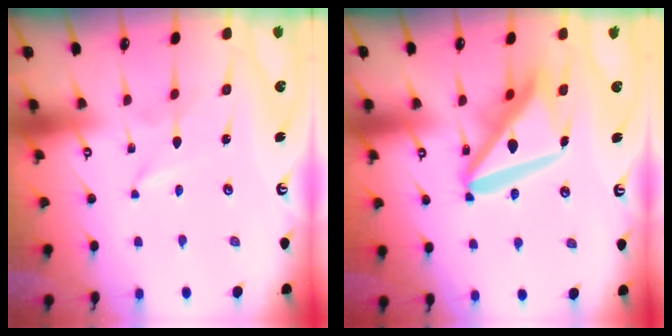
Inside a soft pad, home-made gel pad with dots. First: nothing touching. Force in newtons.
{"total": 18.0, "press": 17.9, "slide": 2.1}